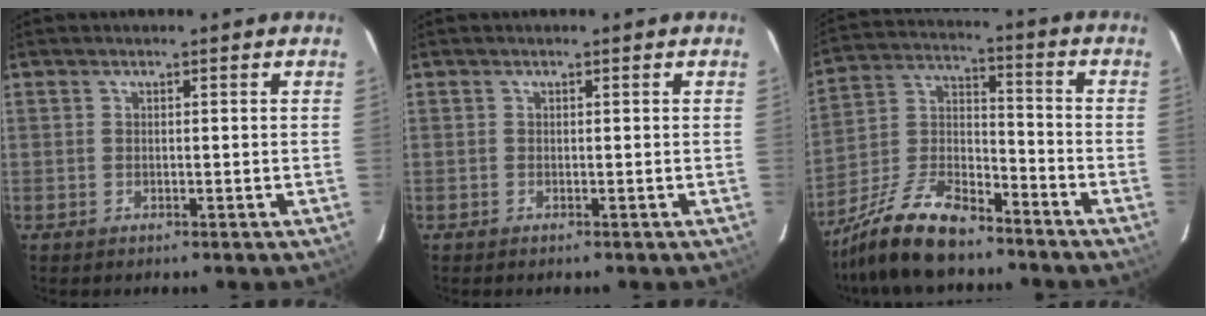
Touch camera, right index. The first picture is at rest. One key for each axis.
{"total": 0.0}
{"total": 16.0, "fx": -11.8, "fy": 5.9, "fz": 9.1, "tx": -0.208, "ty": 0.000, "tz": -0.222}